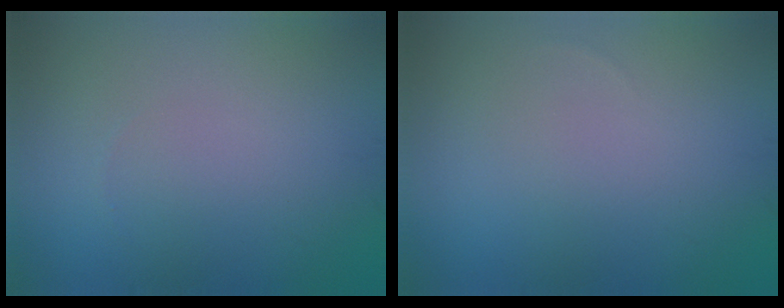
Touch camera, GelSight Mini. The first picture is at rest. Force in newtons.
{"total": 0.0}